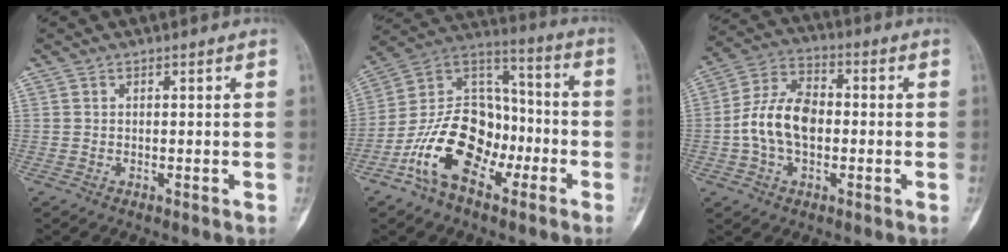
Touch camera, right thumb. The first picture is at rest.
{"total": 18.0, "force": [-7.8, 11.3, 11.6], "torque": [-0.187, 0.075, -0.148]}
{"total": 11.6, "force": [-1.0, 7.4, 8.9], "torque": [-0.163, 0.031, -0.027]}